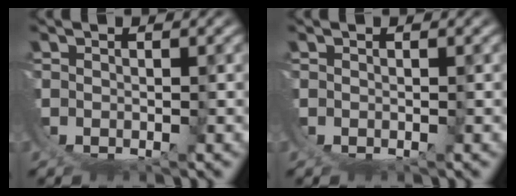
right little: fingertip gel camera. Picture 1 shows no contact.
{"total": 0.0}